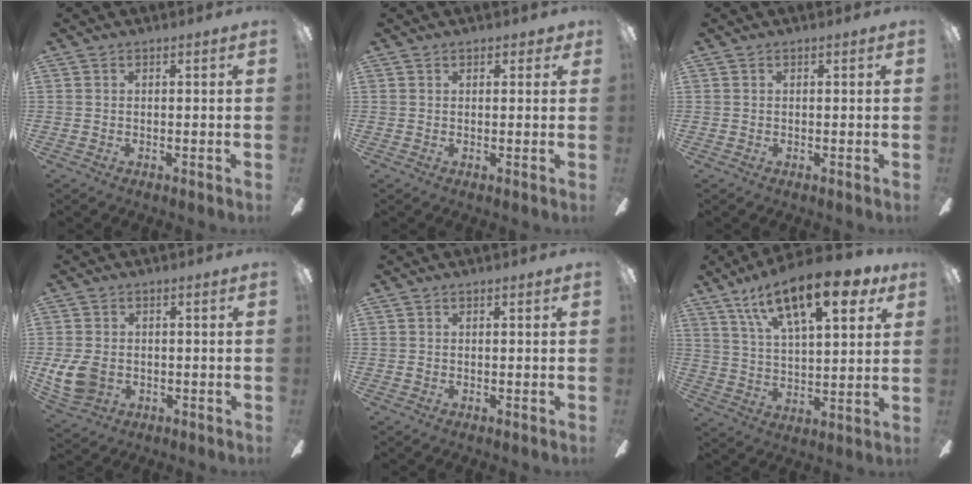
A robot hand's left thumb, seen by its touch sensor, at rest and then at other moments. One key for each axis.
{"total": 1.7, "fx": 1.0, "fy": 1.0, "fz": 0.9, "tx": -0.003, "ty": -0.003, "tz": 0.015}
{"total": 0.0}
{"total": 8.1, "fx": -0.9, "fy": 6.2, "fz": 5.1, "tx": -0.115, "ty": 0.005, "tz": -0.015}
{"total": 0.0}
{"total": 20.1, "fx": 11.8, "fy": 7.8, "fz": 14.4, "tx": -0.225, "ty": -0.046, "tz": 0.189}